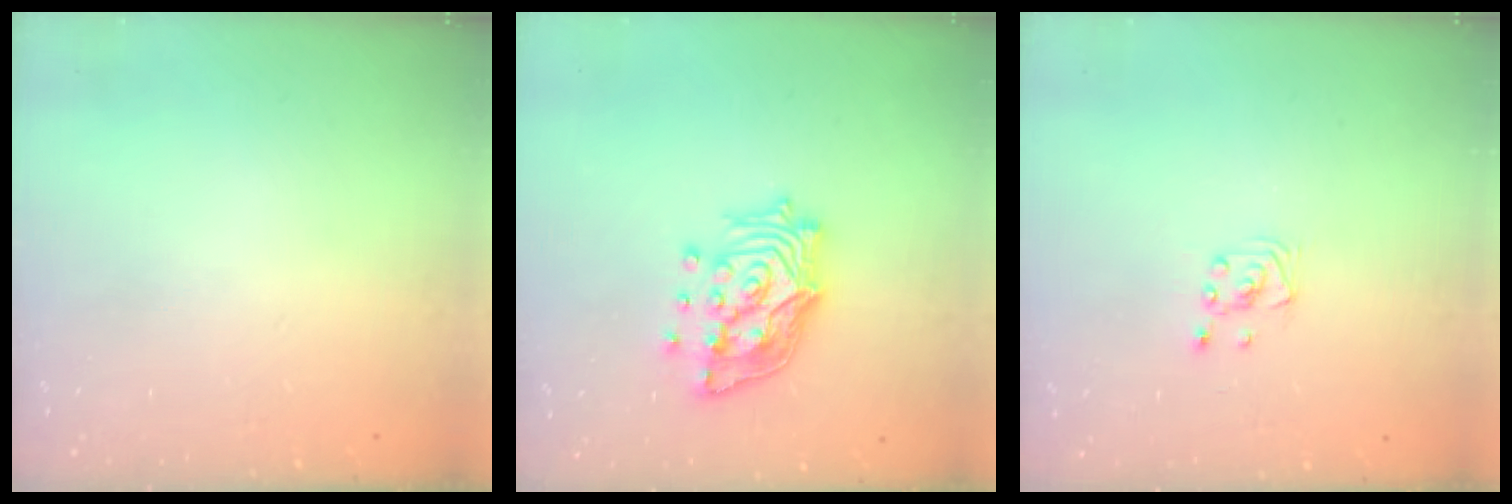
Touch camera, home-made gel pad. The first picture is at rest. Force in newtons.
{"total": 14.8, "press": 14.7, "slide": 1.6}
{"total": 2.0, "press": 2.0, "slide": 0.1}